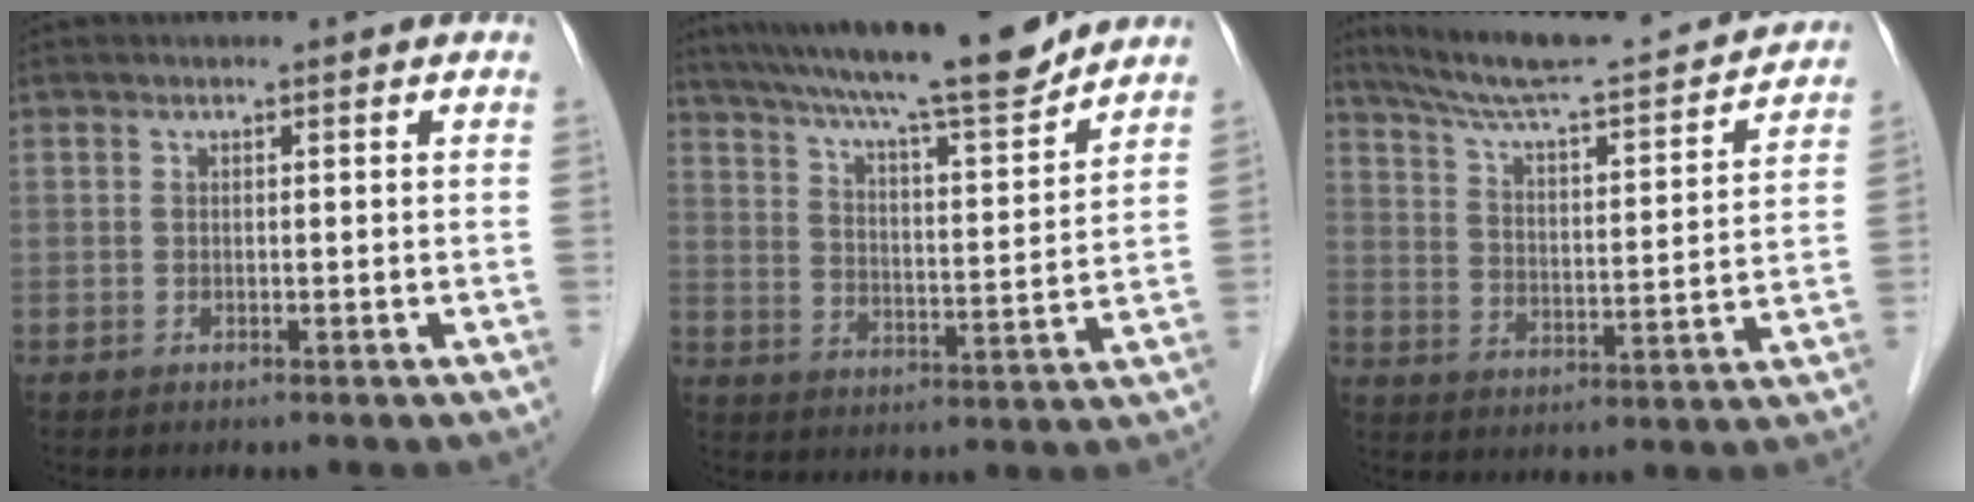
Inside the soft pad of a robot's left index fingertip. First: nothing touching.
{"total": 17.9, "force": [15.5, 0.4, 9.0], "torque": [-0.151, -0.002, 0.235]}
{"total": 19.9, "force": [18.3, 1.3, 7.7], "torque": [-0.128, -0.013, 0.263]}